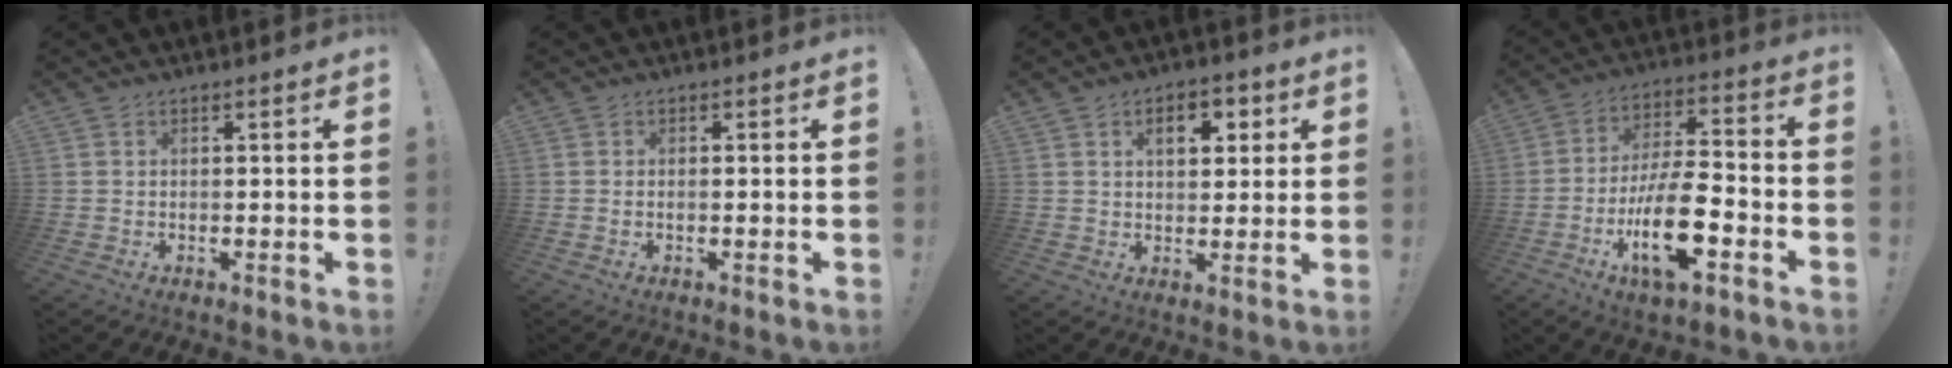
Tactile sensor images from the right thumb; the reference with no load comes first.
{"total": 0.9, "force": [-0.4, 0.1, 0.8], "torque": [-0.021, 0.003, -0.006]}
{"total": 7.3, "force": [2.4, 4.5, 5.2], "torque": [-0.061, -0.002, 0.034]}
{"total": 17.7, "force": [-7.2, 6.2, 14.9], "torque": [-0.278, 0.035, -0.114]}